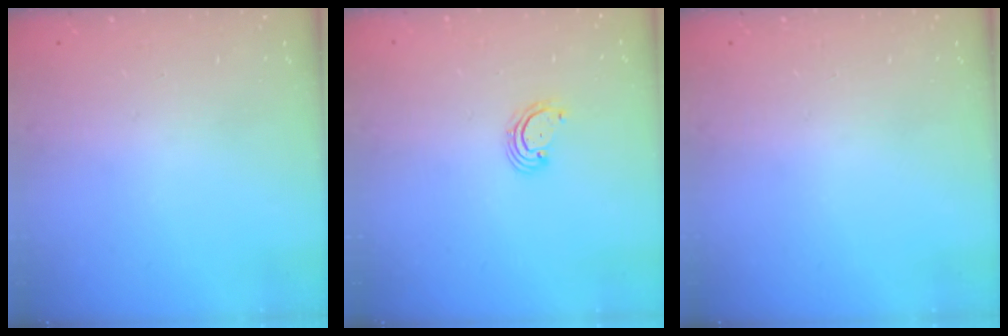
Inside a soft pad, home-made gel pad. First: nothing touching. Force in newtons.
{"total": 2.7, "press": 2.6, "slide": 0.6}
{"total": 0.0}